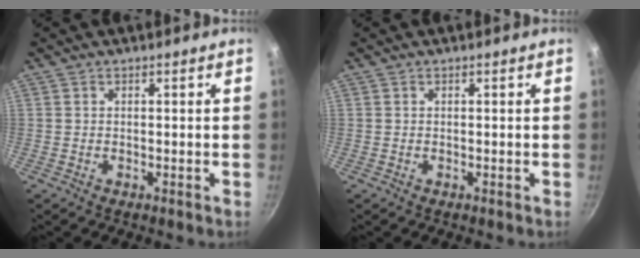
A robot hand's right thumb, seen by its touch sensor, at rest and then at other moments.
{"total": 0.0}